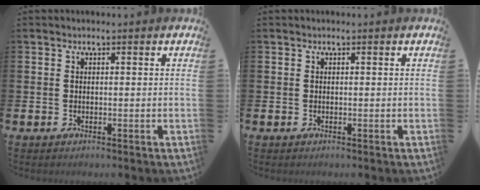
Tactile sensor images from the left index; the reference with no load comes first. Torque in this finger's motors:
{"motor_torque": [0.00, 0.00, 0.00, 0.00]}